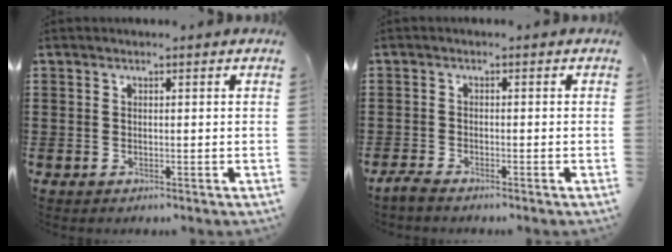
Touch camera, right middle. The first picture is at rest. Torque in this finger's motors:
{"motor_torque": [0.30, -0.17, 0.08, 0.03]}